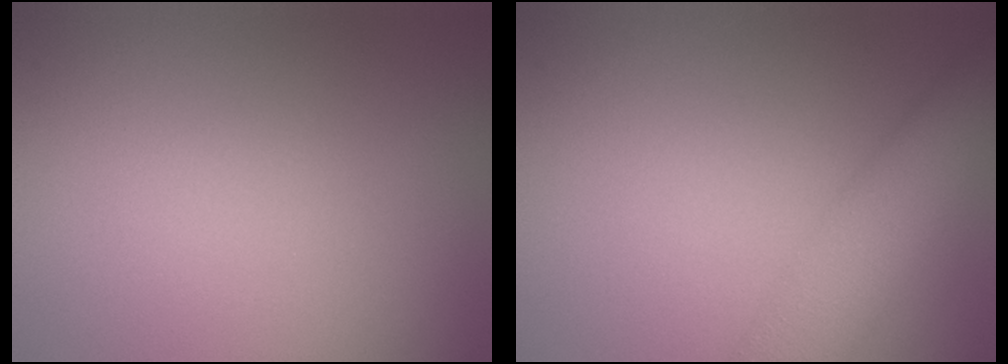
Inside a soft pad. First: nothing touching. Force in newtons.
{"total": 6.0, "press": 6.0, "slide": 0.4}